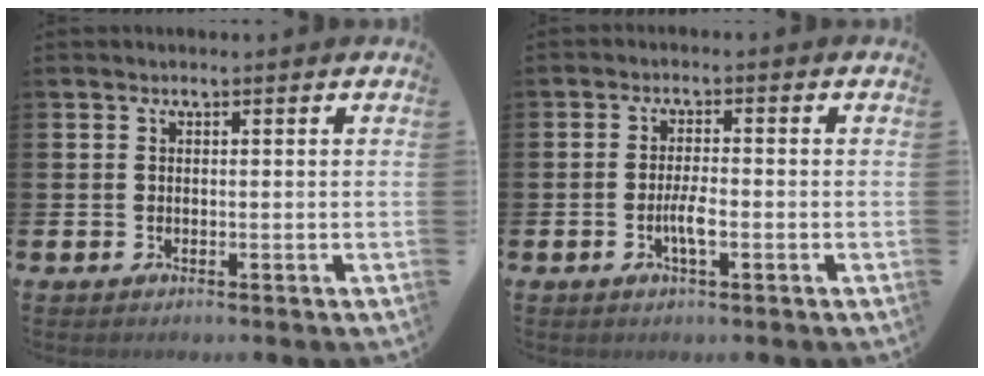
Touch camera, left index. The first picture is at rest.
{"total": 2.8, "force": [-1.0, 0.6, 2.6], "torque": [-0.062, 0.003, -0.020]}